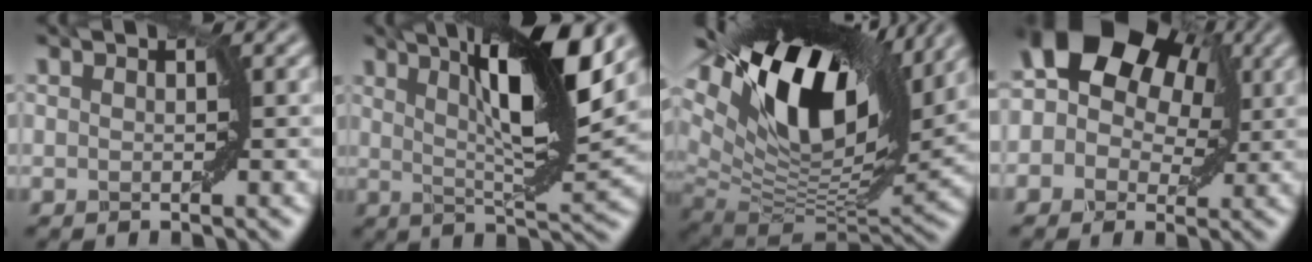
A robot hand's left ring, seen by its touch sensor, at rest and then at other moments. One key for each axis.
{"total": 10.2, "fx": 4.2, "fy": 1.7, "fz": 9.1, "tx": -0.131, "ty": -0.003, "tz": 0.072}
{"total": 16.2, "fx": 8.4, "fy": 7.4, "fz": 11.7, "tx": -0.226, "ty": 0.039, "tz": 0.143}
{"total": 12.6, "fx": 4.6, "fy": 9.0, "fz": 7.5, "tx": -0.107, "ty": 0.060, "tz": 0.043}